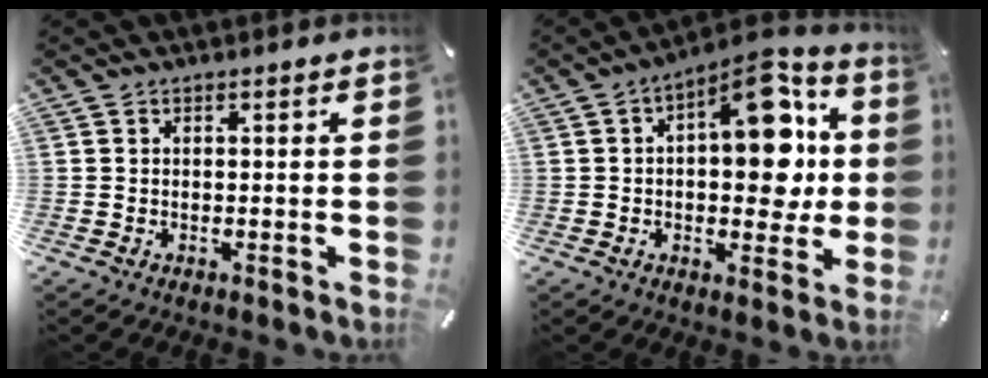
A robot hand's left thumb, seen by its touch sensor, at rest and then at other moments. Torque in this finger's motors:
{"motor_torque": [2.45, 2.45, 0.23, -0.03, 0.15]}